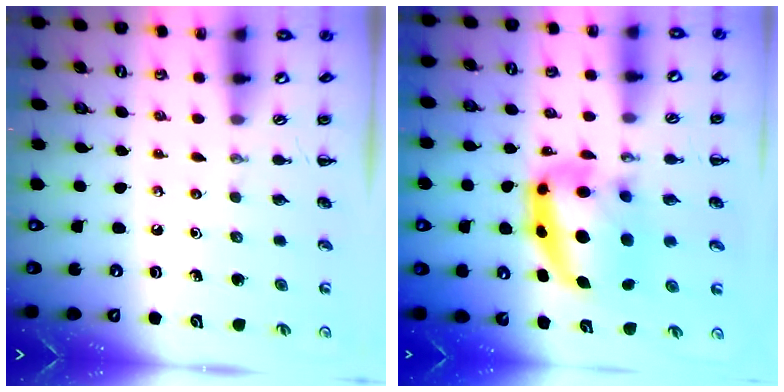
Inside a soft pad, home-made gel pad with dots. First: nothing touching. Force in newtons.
{"total": 11.7, "press": 11.4, "slide": 2.7}